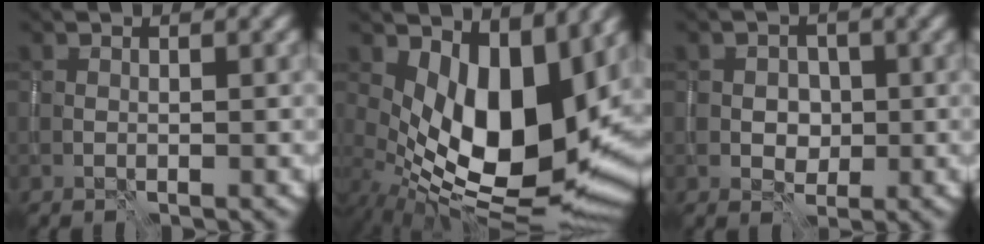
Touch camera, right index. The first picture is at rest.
{"total": 13.4, "force": [1.1, 6.8, 11.5], "torque": [-0.172, -0.023, 0.017]}
{"total": 2.1, "force": [-0.2, 1.9, 1.0], "torque": [-0.018, -0.003, -0.005]}